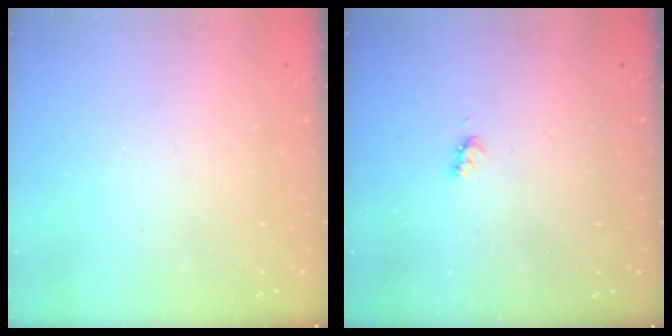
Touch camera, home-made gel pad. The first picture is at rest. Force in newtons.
{"total": 2.8, "press": 2.8, "slide": 0.4}